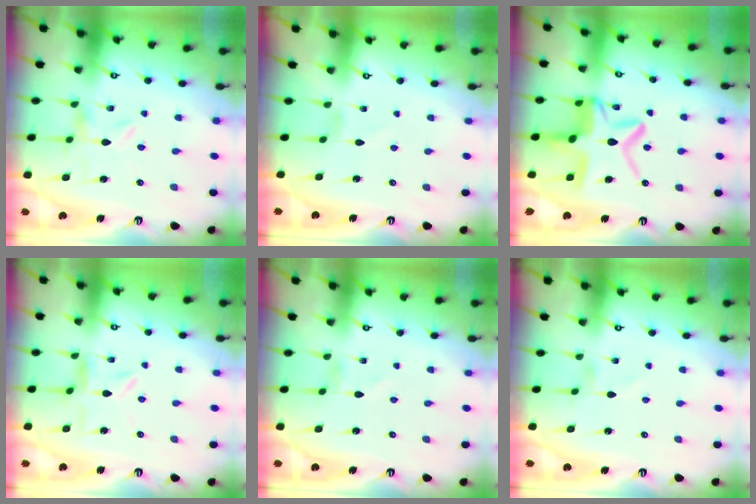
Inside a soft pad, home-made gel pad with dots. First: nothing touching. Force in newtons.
{"total": 0.7, "press": 0.7, "slide": 0.2}
{"total": 15.0, "press": 15.0, "slide": 1.3}
{"total": 4.1, "press": 4.0, "slide": 0.4}
{"total": 1.3, "press": 1.3, "slide": 0.1}
{"total": 0.0}